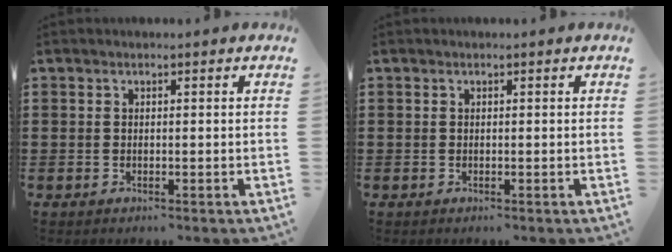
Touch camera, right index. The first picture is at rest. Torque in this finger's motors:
{"motor_torque": [-0.05, 0.02, 0.00, -0.01]}